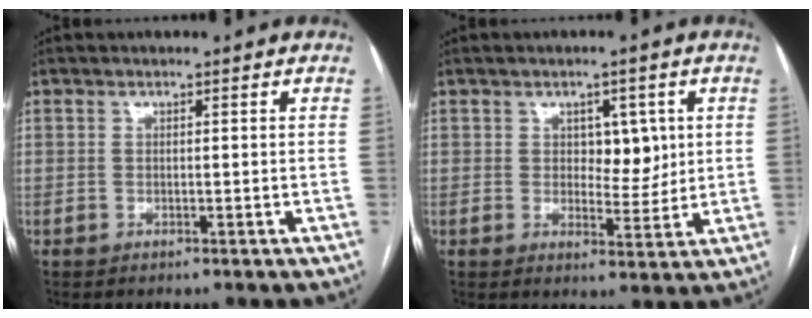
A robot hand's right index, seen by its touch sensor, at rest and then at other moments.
{"total": 5.0, "force": [1.3, 2.9, 3.9], "torque": [-0.046, 0.002, 0.023]}